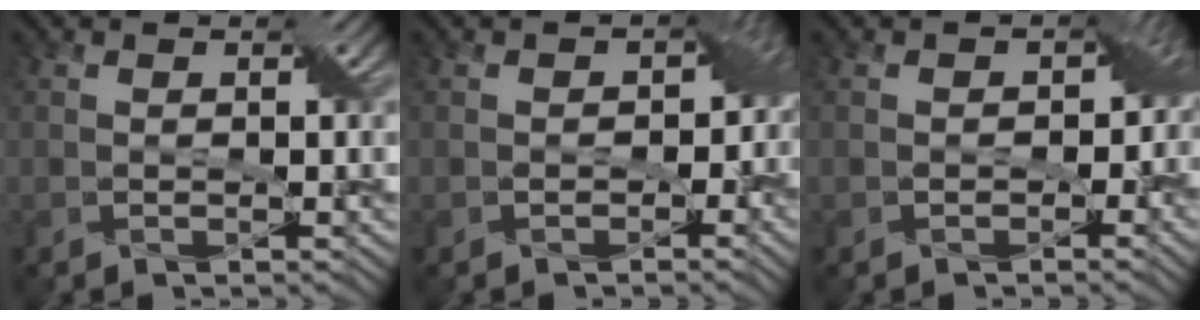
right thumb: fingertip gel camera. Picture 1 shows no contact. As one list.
[{"total": 4.7, "force": [-0.9, 3.8, 2.7], "torque": [-0.026, -0.011, -0.014]}, {"total": 4.2, "force": [-0.8, 3.4, 2.4], "torque": [-0.026, -0.010, -0.014]}]